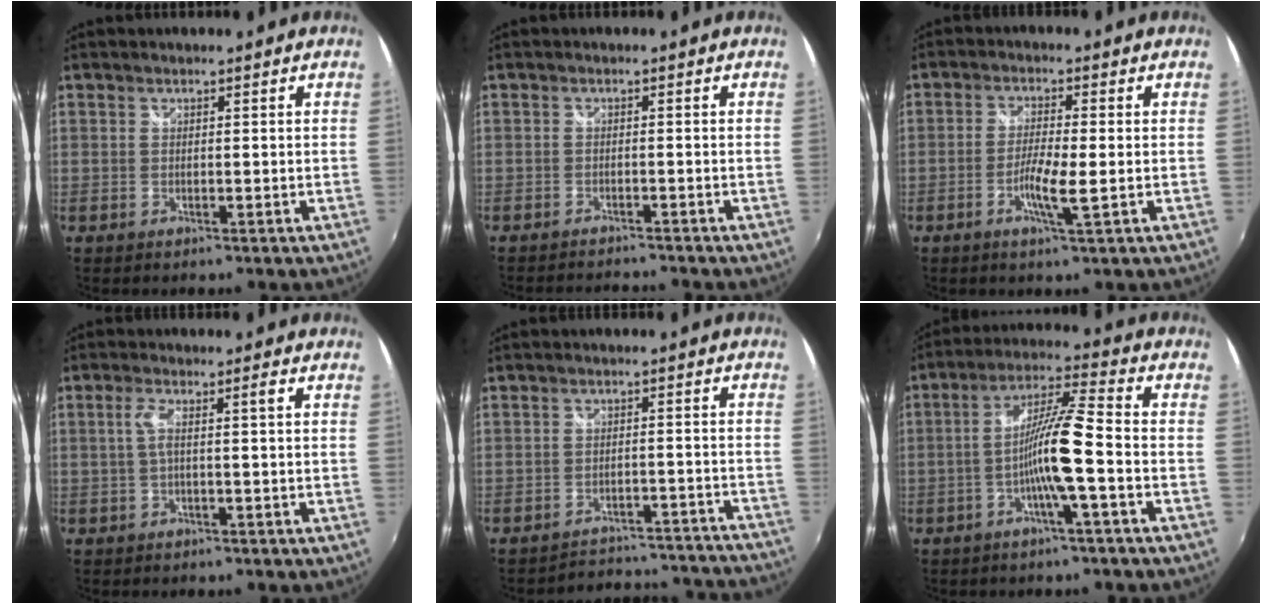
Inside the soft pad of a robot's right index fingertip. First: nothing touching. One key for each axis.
{"total": 4.9, "fx": -4.7, "fy": 0.0, "fz": 1.2, "tx": -0.037, "ty": -0.013, "tz": -0.077}
{"total": 4.7, "fx": -1.5, "fy": 0.0, "fz": 4.5, "tx": -0.090, "ty": -0.004, "tz": -0.031}
{"total": 3.1, "fx": -0.4, "fy": -0.3, "fz": 3.0, "tx": -0.060, "ty": 0.004, "tz": -0.005}
{"total": 20.3, "fx": -19.5, "fy": 4.0, "fz": 4.4, "tx": -0.072, "ty": 0.026, "tz": -0.232}
{"total": 9.5, "fx": -3.4, "fy": -0.4, "fz": 8.8, "tx": -0.175, "ty": 0.012, "tz": -0.065}